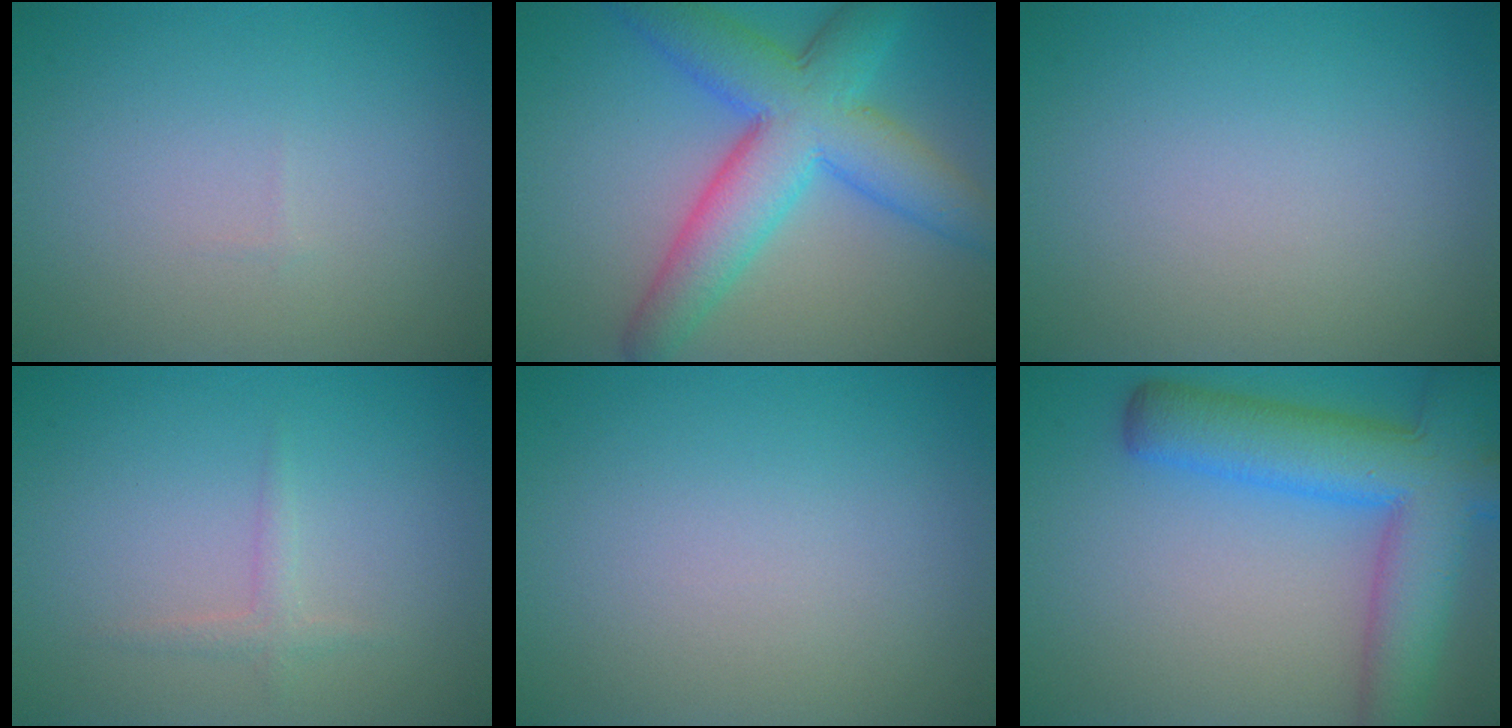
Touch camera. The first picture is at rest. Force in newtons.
{"total": 8.9, "press": 8.9, "slide": 0.2}
{"total": 0.0}
{"total": 1.1, "press": 1.1, "slide": 0.0}
{"total": 0.0}
{"total": 9.4, "press": 9.4, "slide": 0.4}